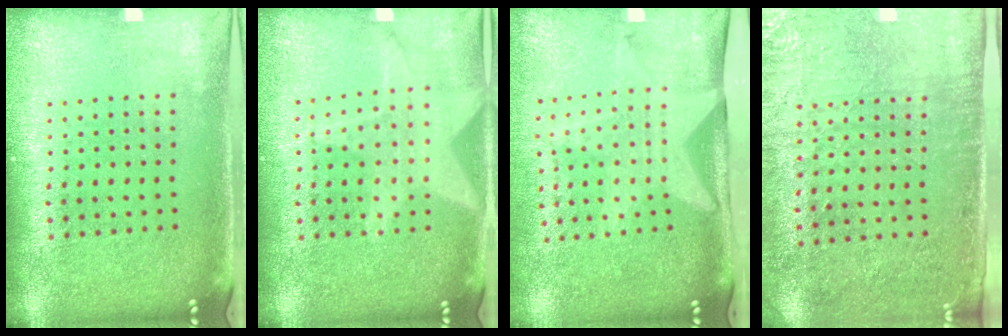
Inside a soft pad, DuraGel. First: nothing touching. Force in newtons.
{"total": 1.3, "press": 1.3, "slide": 0.3}
{"total": 2.1, "press": 1.5, "slide": 1.4}
{"total": 2.8, "press": 2.4, "slide": 1.4}